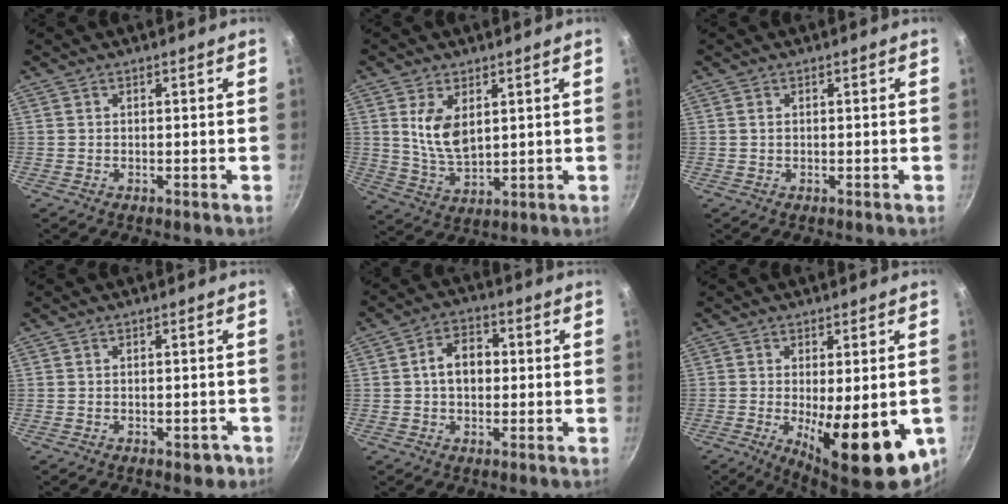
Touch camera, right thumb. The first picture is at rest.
{"total": 8.2, "force": [2.5, 4.5, 6.4], "torque": [-0.115, -0.026, 0.057]}
{"total": 0.6, "force": [0.1, 0.5, 0.4], "torque": [-0.005, 0.002, 0.002]}
{"total": 2.6, "force": [-1.4, 1.4, 1.7], "torque": [-0.009, 0.017, -0.008]}
{"total": 7.0, "force": [0.2, 5.0, 4.9], "torque": [-0.054, 0.021, -0.004]}
{"total": 16.5, "force": [-3.9, 5.7, 15.0], "torque": [-0.193, -0.015, -0.043]}